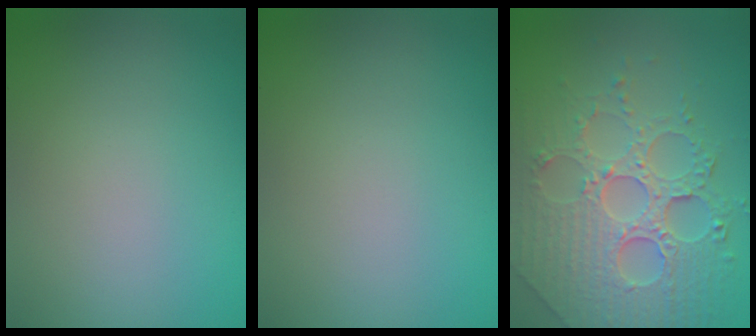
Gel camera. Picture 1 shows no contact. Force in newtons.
{"total": 0.0}
{"total": 8.1, "press": 6.0, "slide": 5.5}